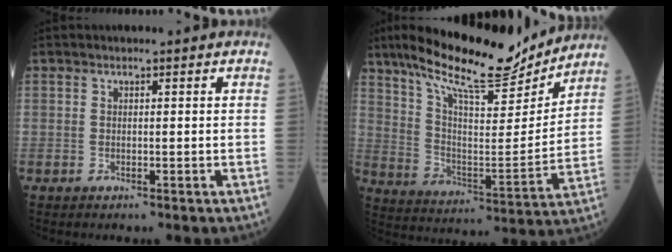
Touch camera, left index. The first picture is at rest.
{"total": 19.4, "force": [16.4, 3.3, 9.8], "torque": [-0.174, -0.003, 0.271]}